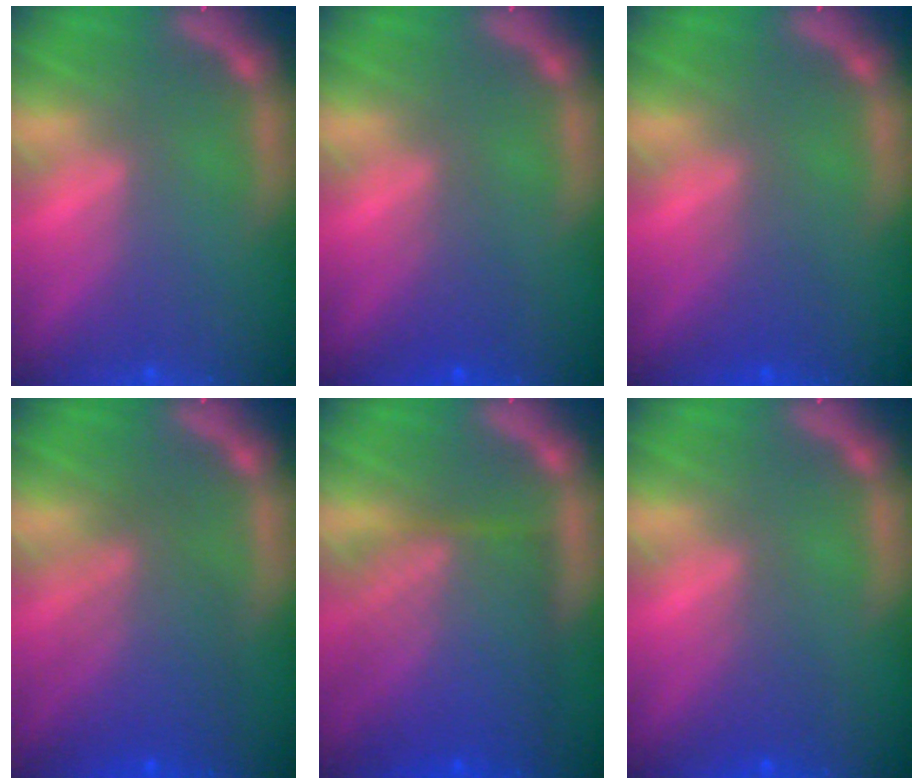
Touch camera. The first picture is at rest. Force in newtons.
{"total": 2.0}
{"total": 2.0}
{"total": 6.0}
{"total": 9.6}
{"total": 2.0}